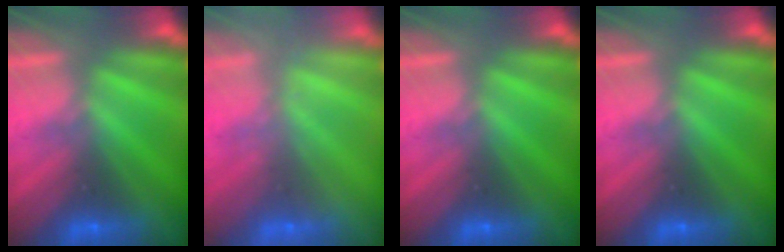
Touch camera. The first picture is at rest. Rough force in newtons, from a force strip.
{"total": 2.2}
{"total": 0.0}
{"total": 0.0}